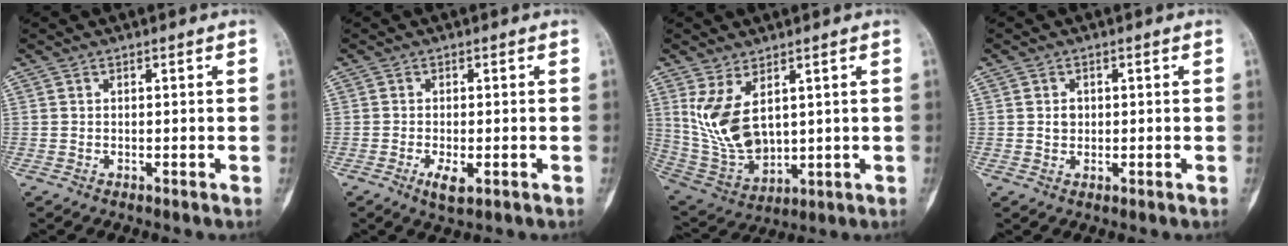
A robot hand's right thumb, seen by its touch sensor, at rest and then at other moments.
{"total": 3.4, "force": [-1.3, 1.3, 2.9], "torque": [-0.053, -0.005, -0.020]}
{"total": 11.7, "force": [3.7, 6.4, 9.2], "torque": [-0.174, -0.024, 0.096]}
{"total": 1.9, "force": [0.3, 1.6, 0.9], "torque": [-0.004, 0.003, 0.006]}